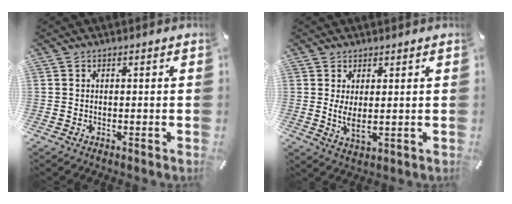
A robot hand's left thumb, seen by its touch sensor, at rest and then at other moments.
{"total": 4.4, "force": [0.9, 1.5, 4.0], "torque": [-0.082, -0.007, 0.012]}